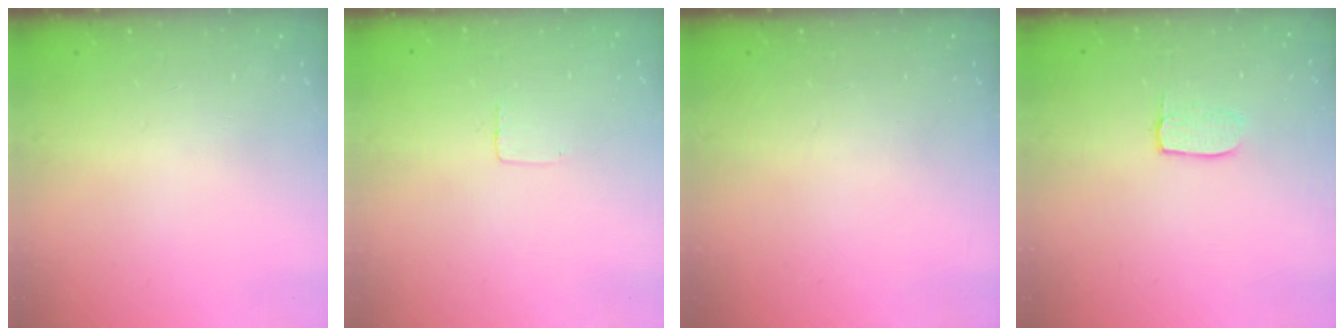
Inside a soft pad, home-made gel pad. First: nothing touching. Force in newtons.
{"total": 2.5, "press": 2.5, "slide": 0.1}
{"total": 0.0}
{"total": 4.9, "press": 4.8, "slide": 0.4}